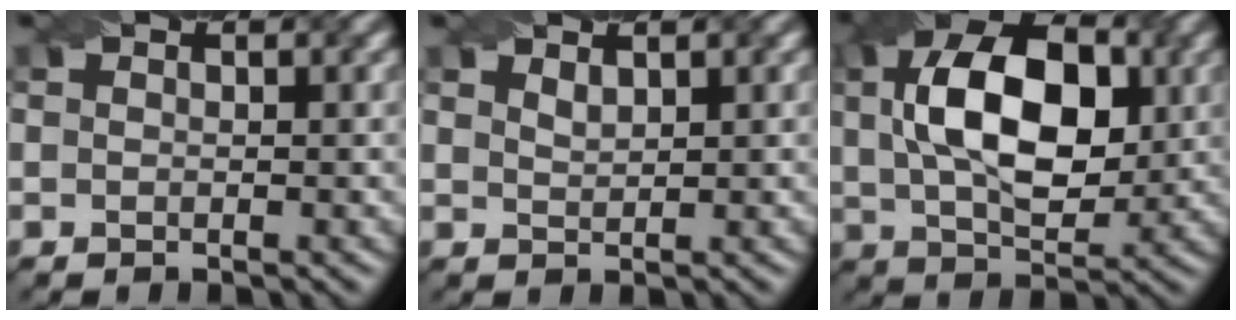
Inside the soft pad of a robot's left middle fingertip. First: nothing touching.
{"total": 1.0, "force": [0.9, 0.2, 0.4], "torque": [-0.012, 0.000, 0.019]}
{"total": 11.6, "force": [1.9, 6.6, 9.4], "torque": [-0.166, 0.012, 0.028]}